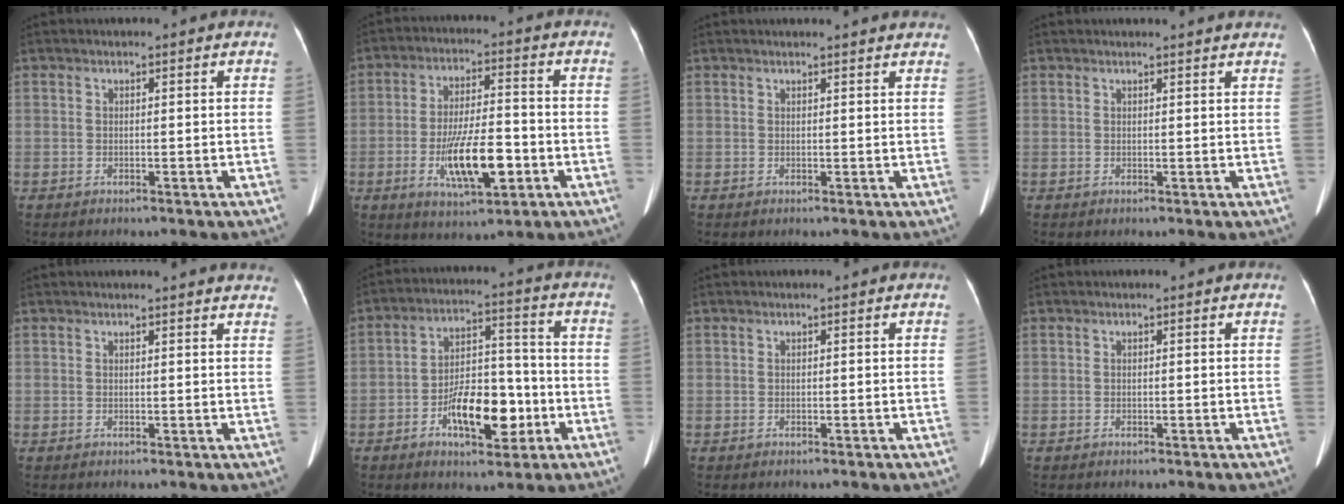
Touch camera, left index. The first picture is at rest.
{"total": 11.1, "force": [-3.5, 3.0, 10.1], "torque": [-0.189, -0.004, -0.054]}
{"total": 5.9, "force": [5.7, 0.3, 1.6], "torque": [-0.017, 0.009, 0.046]}
{"total": 4.5, "force": [4.3, 0.1, 1.2], "torque": [-0.017, 0.008, 0.037]}
{"total": 8.5, "force": [8.2, 1.1, 1.9], "torque": [-0.004, -0.009, 0.065]}
{"total": 11.2, "force": [-4.2, 4.8, 9.2], "torque": [-0.165, 0.017, -0.064]}
{"total": 0.0}
{"total": 0.0}